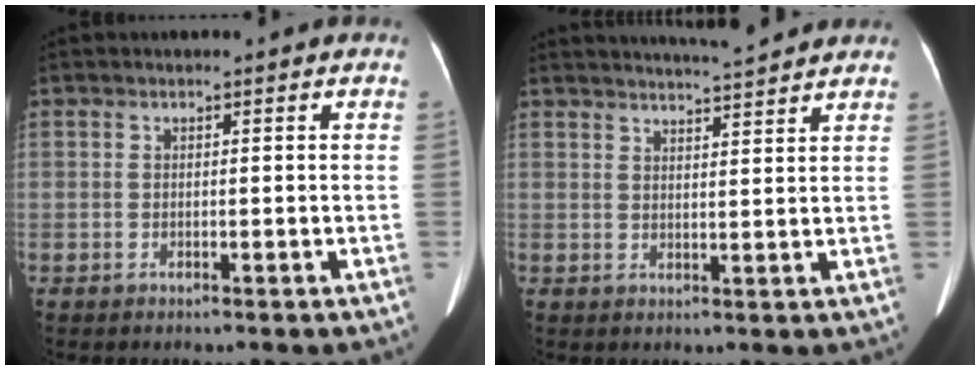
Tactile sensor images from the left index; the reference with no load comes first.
{"total": 7.5, "force": [7.2, -0.1, 2.3], "torque": [-0.044, 0.011, 0.098]}